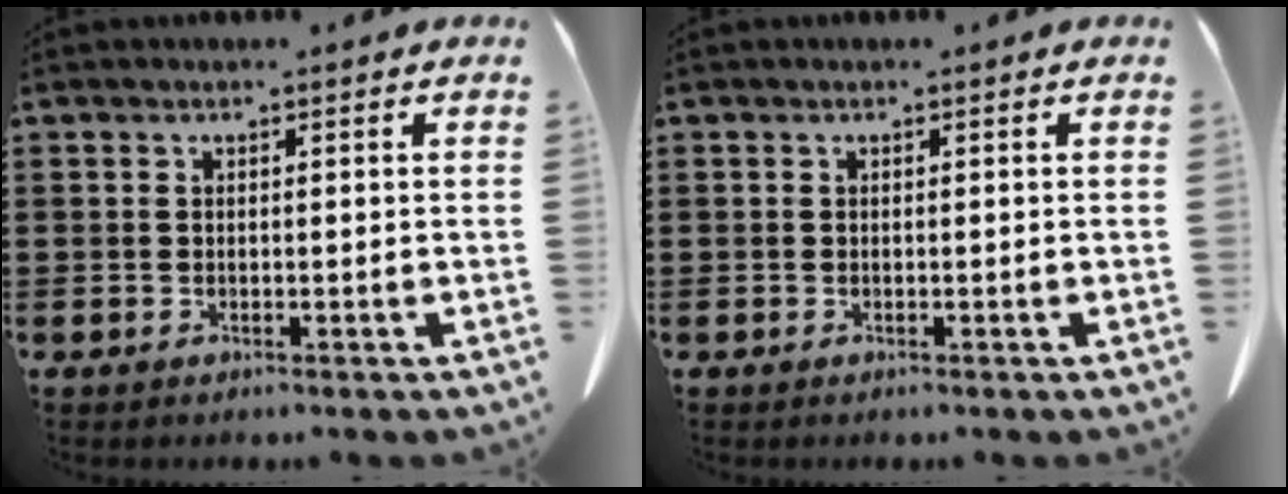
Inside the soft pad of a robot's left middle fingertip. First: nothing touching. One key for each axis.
{"total": 0.0}